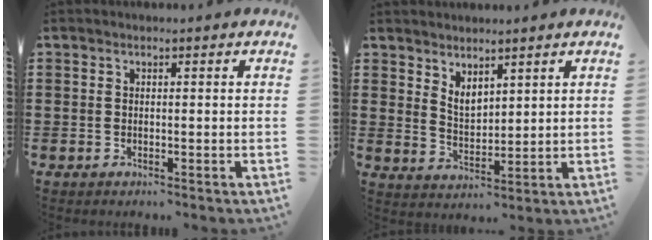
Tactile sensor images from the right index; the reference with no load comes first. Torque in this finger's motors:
{"motor_torque": [0.01, 0.01, 0.04, 0.03]}